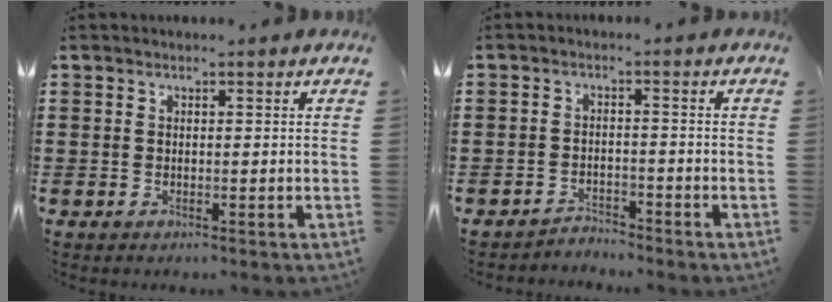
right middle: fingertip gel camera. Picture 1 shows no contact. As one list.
[{"total": 2.5, "force": [-2.5, 0.2, -0.1], "torque": [-0.007, 0.001, -0.055]}]